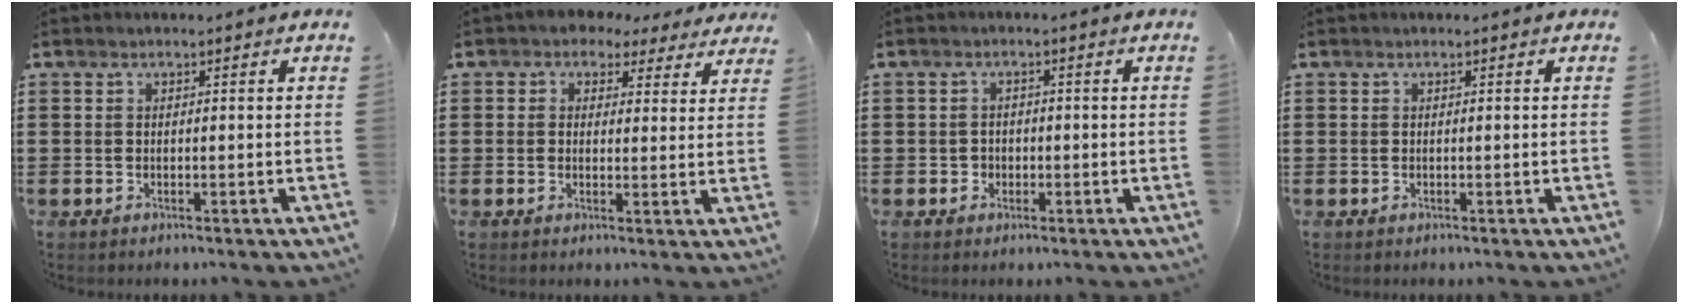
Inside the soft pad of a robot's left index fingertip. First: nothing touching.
{"total": 3.0, "force": [2.2, 1.9, 0.7], "torque": [-0.020, -0.004, 0.037]}
{"total": 1.6, "force": [-0.4, 1.5, 0.3], "torque": [-0.011, 0.003, -0.011]}
{"total": 0.0}